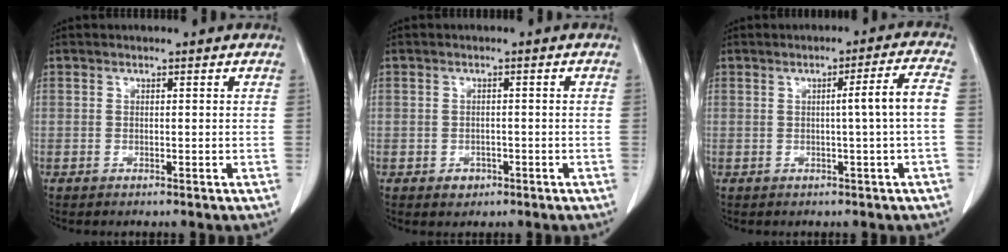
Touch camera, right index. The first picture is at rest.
{"total": 2.7, "force": [-1.2, 2.3, 0.9], "torque": [-0.010, 0.007, -0.009]}
{"total": 5.6, "force": [-0.3, -0.7, 5.5], "torque": [-0.083, 0.009, -0.001]}